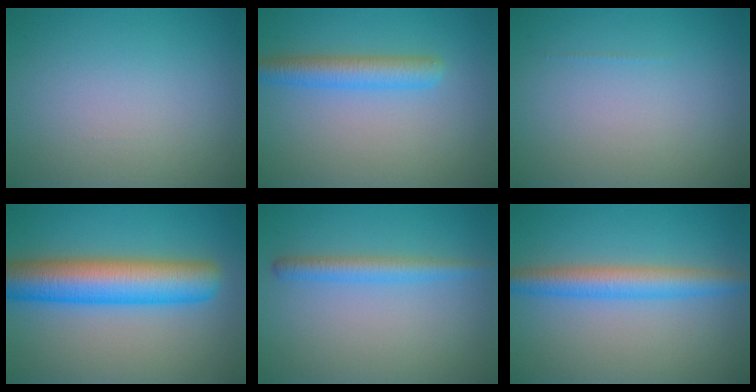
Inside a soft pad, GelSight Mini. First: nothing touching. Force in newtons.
{"total": 3.5, "press": 3.5, "slide": 0.1}
{"total": 0.0}
{"total": 9.0, "press": 9.0, "slide": 0.2}
{"total": 2.3, "press": 2.3, "slide": 0.1}
{"total": 4.1, "press": 4.1, "slide": 0.1}